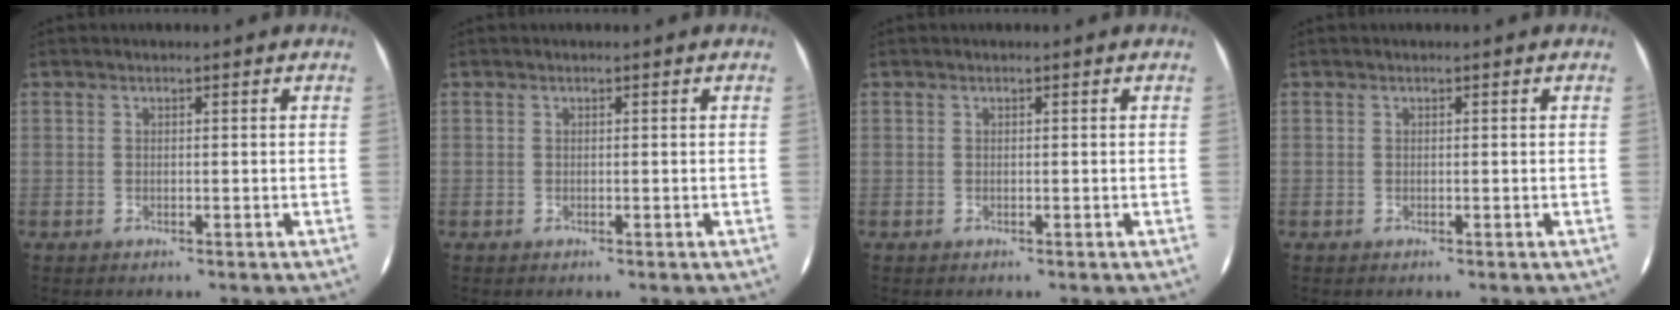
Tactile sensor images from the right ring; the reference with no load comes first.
{"total": 0.0}
{"total": 0.0}
{"total": 0.0}